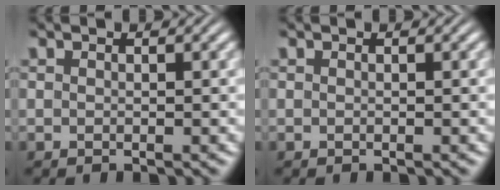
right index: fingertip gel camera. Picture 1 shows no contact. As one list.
[{"total": 0.0}]